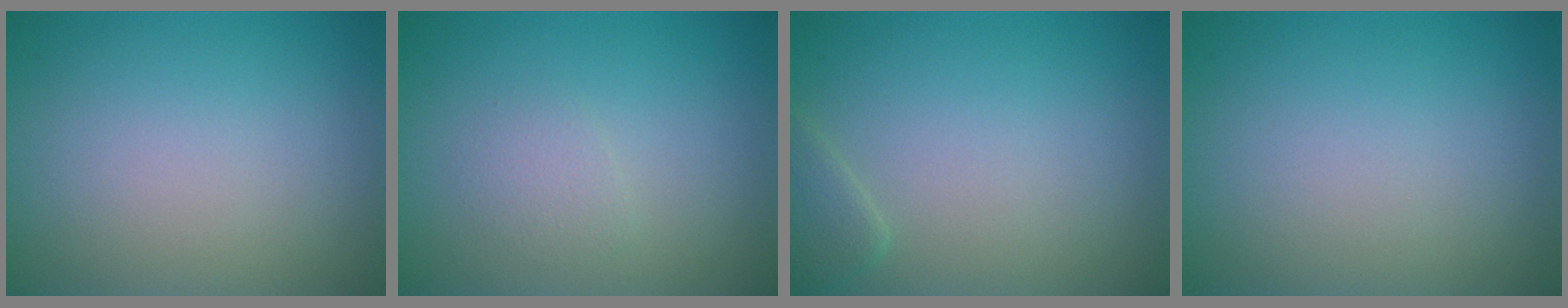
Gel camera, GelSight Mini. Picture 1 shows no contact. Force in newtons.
{"total": 1.3, "press": 1.3, "slide": 0.2}
{"total": 1.5, "press": 1.5, "slide": 0.1}
{"total": 0.0}